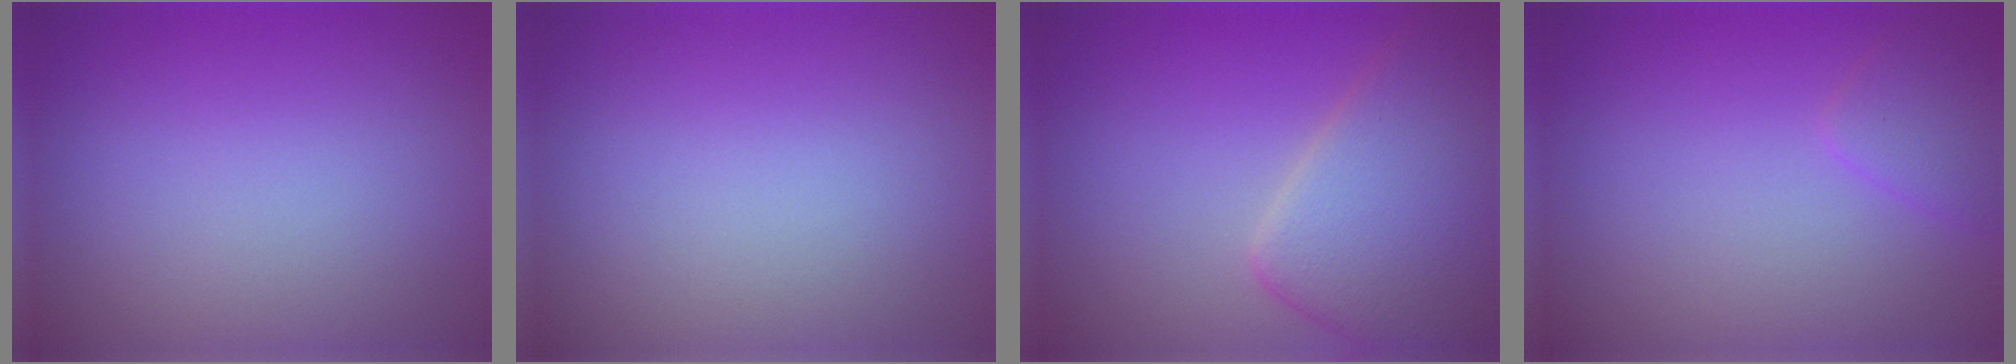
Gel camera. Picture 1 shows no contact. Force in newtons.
{"total": 0.0}
{"total": 7.6, "press": 7.6, "slide": 0.3}
{"total": 1.7, "press": 1.7, "slide": 0.1}